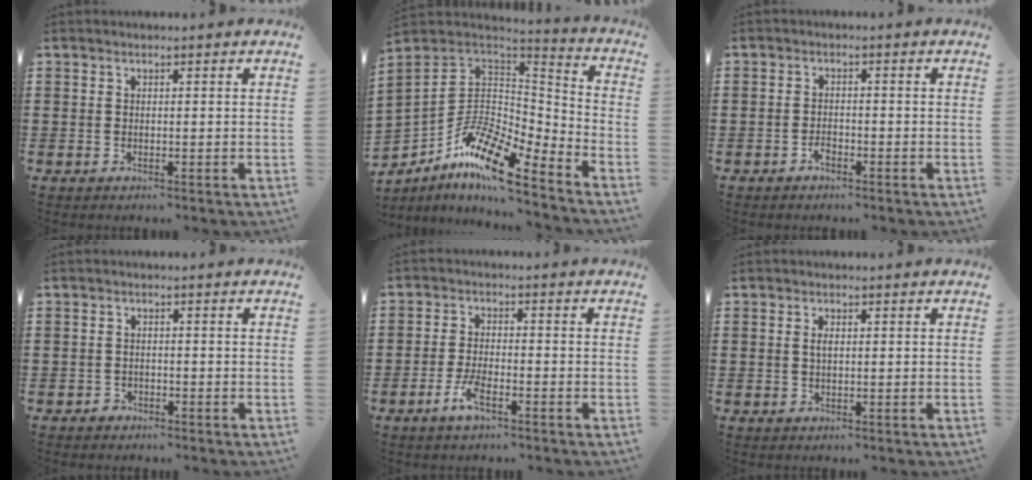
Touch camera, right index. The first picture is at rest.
{"total": 13.0, "force": [-8.2, 4.7, 8.9], "torque": [-0.183, 0.012, -0.159]}
{"total": 1.6, "force": [-1.3, 0.7, 0.7], "torque": [-0.016, -0.002, -0.025]}
{"total": 1.1, "force": [-1.0, 0.5, 0.0], "torque": [-0.003, 0.002, -0.023]}
{"total": 4.2, "force": [-2.5, 1.1, 3.2], "torque": [-0.074, -0.001, -0.052]}
{"total": 1.3, "force": [0.2, 0.6, 1.2], "torque": [-0.025, 0.004, 0.002]}